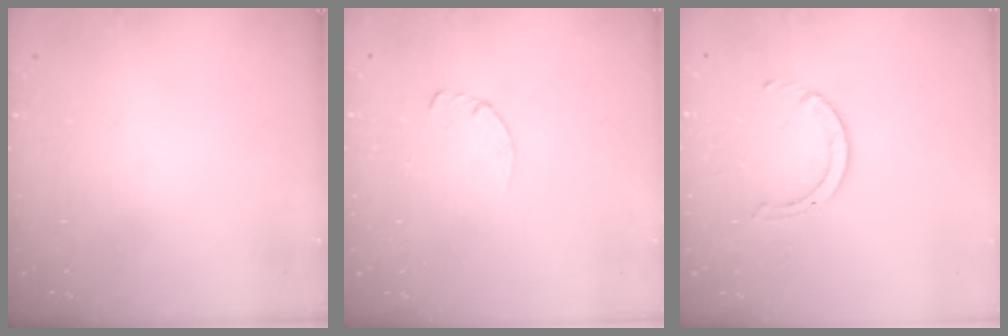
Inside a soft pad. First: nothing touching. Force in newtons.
{"total": 2.8, "press": 2.8, "slide": 0.4}
{"total": 2.5, "press": 2.5, "slide": 0.2}